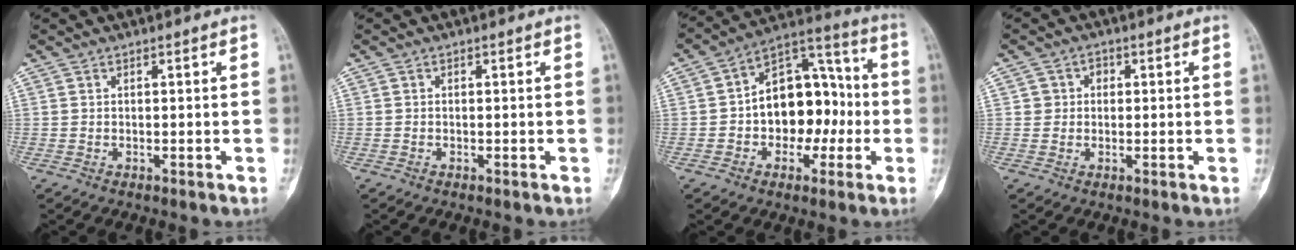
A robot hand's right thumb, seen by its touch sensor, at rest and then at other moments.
{"total": 0.0}
{"total": 15.8, "force": [-1.6, 10.7, 11.5], "torque": [-0.127, 0.049, -0.029]}
{"total": 2.8, "force": [0.3, 2.7, 0.6], "torque": [0.012, 0.006, 0.001]}